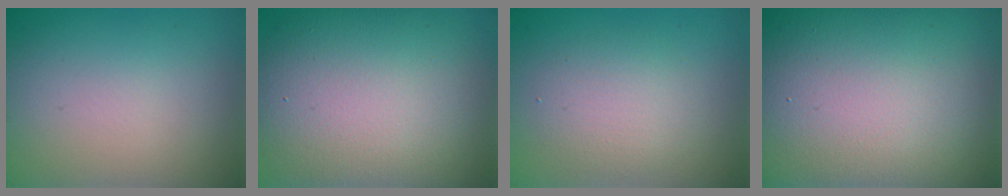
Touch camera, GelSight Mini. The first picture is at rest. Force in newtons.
{"total": 12.8, "press": 12.8, "slide": 1.0}
{"total": 3.0, "press": 3.0, "slide": 0.2}
{"total": 22.6, "press": 22.5, "slide": 0.6}